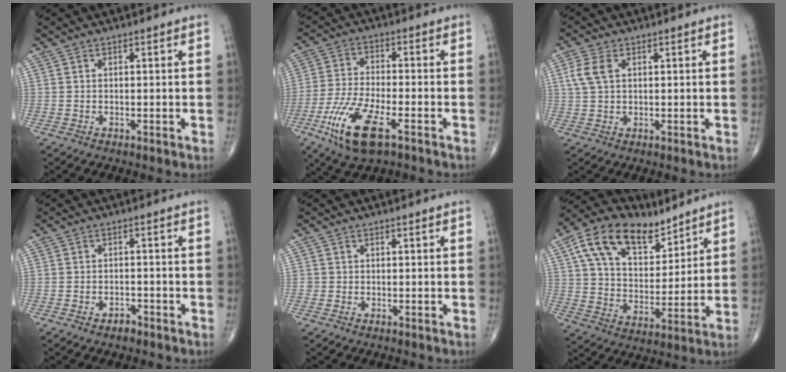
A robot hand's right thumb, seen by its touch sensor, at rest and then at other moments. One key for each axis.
{"total": 12.8, "fx": -6.2, "fy": 4.6, "fz": 10.2, "tx": -0.216, "ty": 0.006, "tz": -0.112}
{"total": 4.7, "fx": 1.4, "fy": 2.8, "fz": 3.4, "tx": -0.082, "ty": 0.009, "tz": 0.027}
{"total": 2.1, "fx": -1.5, "fy": 1.2, "fz": 0.9, "tx": -0.013, "ty": 0.009, "tz": -0.022}
{"total": 0.6, "fx": -0.1, "fy": 0.6, "fz": 0.0, "tx": 0.003, "ty": 0.004, "tz": -0.003}
{"total": 17.5, "fx": 10.0, "fy": 10.0, "fz": 10.3, "tx": -0.150, "ty": -0.026, "tz": 0.182}